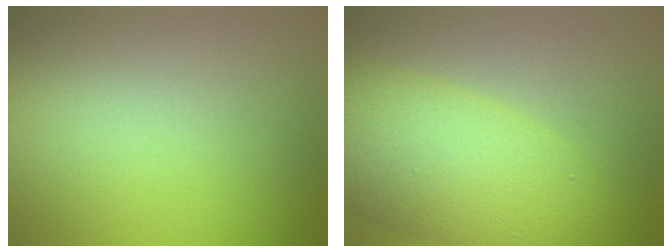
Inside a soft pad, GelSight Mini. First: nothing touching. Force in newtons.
{"total": 7.2, "press": 7.2, "slide": 0.3}